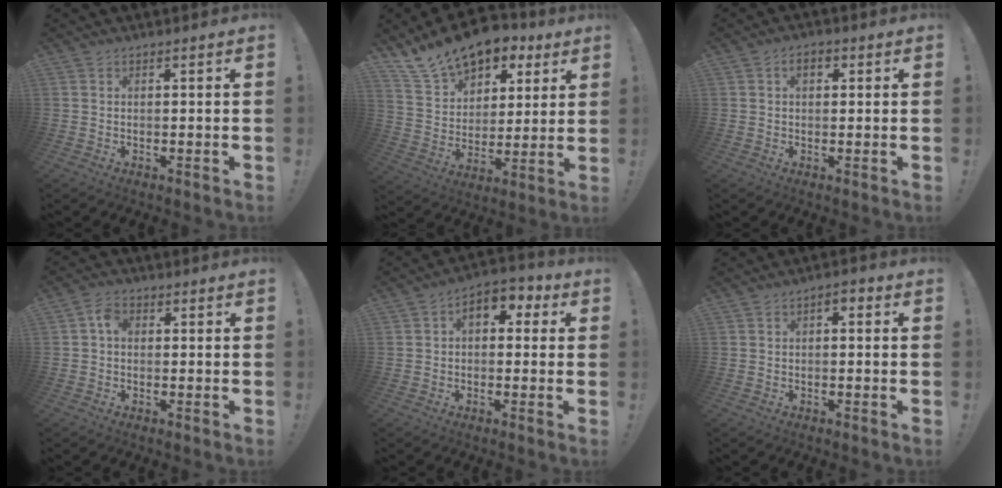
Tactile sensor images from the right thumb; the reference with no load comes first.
{"total": 15.9, "force": [11.8, 8.9, 5.8], "torque": [-0.105, -0.082, 0.223]}
{"total": 3.4, "force": [0.8, 2.2, 2.5], "torque": [-0.040, 0.007, 0.012]}
{"total": 4.3, "force": [0.4, 3.1, 3.0], "torque": [-0.043, 0.008, 0.007]}
{"total": 6.5, "force": [1.4, 4.5, 4.5], "torque": [-0.056, 0.004, 0.027]}
{"total": 2.3, "force": [-0.8, 1.4, 1.6], "torque": [-0.024, 0.011, -0.017]}